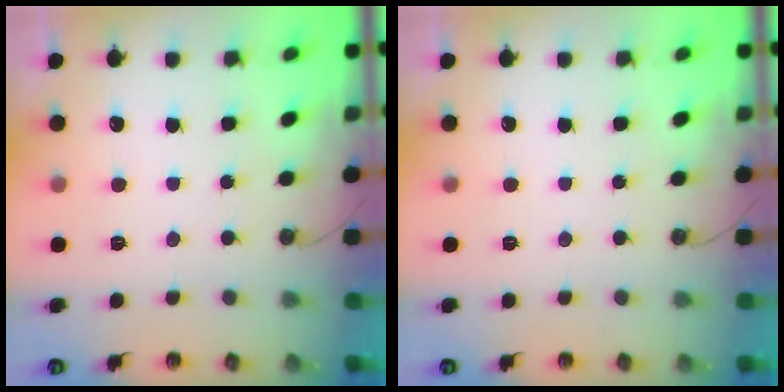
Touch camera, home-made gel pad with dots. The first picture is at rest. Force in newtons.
{"total": 0.0}